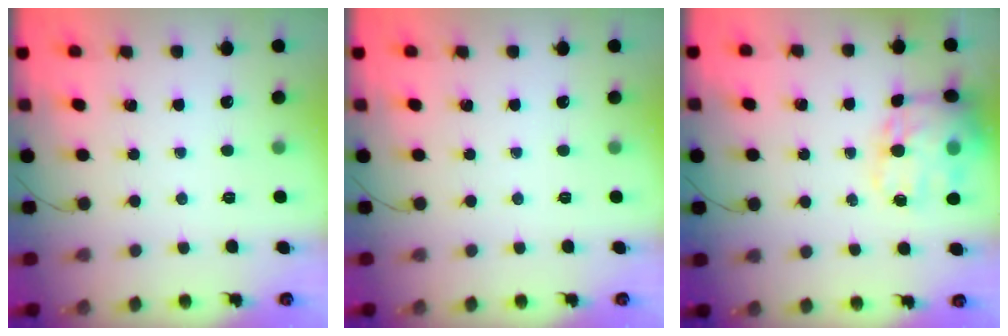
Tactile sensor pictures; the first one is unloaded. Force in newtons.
{"total": 0.0}
{"total": 18.4, "press": 18.1, "slide": 3.4}